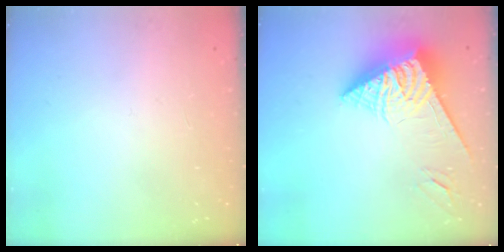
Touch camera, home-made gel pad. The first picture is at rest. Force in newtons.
{"total": 8.6, "press": 8.5, "slide": 0.9}